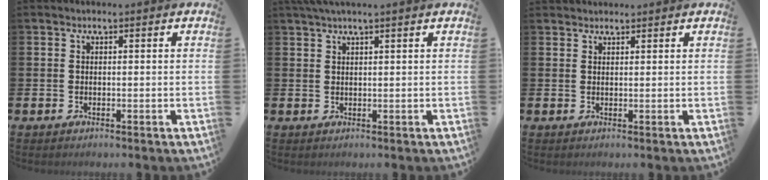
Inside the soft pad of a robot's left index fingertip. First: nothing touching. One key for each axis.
{"total": 1.7, "fx": 1.4, "fy": -0.3, "fz": 1.0, "tx": -0.020, "ty": 0.001, "tz": 0.026}
{"total": 1.3, "fx": 1.3, "fy": 0.3, "fz": -0.1, "tx": 0.009, "ty": -0.001, "tz": 0.022}